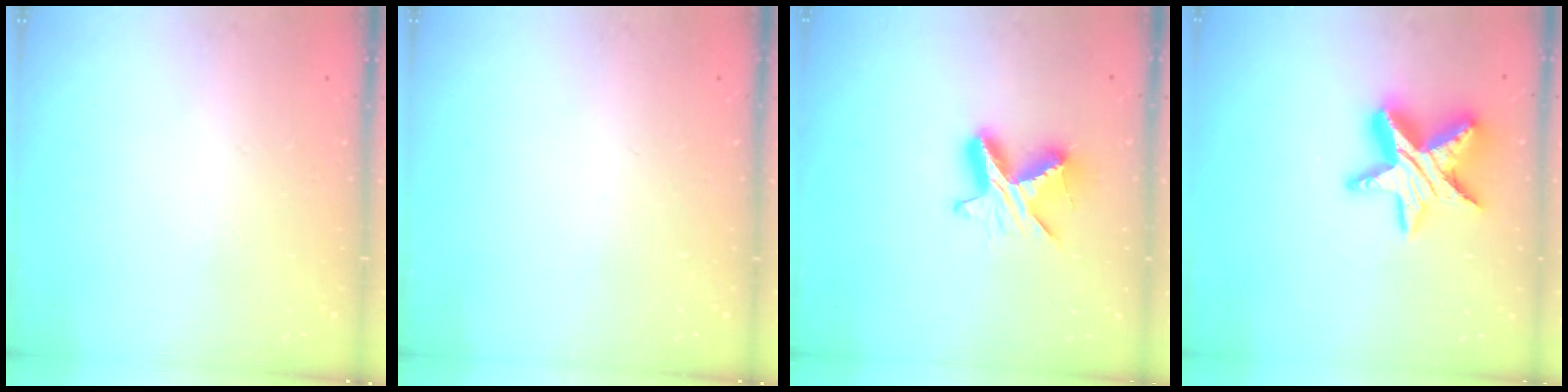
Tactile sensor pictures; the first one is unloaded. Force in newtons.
{"total": 0.0}
{"total": 9.3, "press": 9.3, "slide": 0.7}
{"total": 16.4, "press": 16.4, "slide": 0.9}